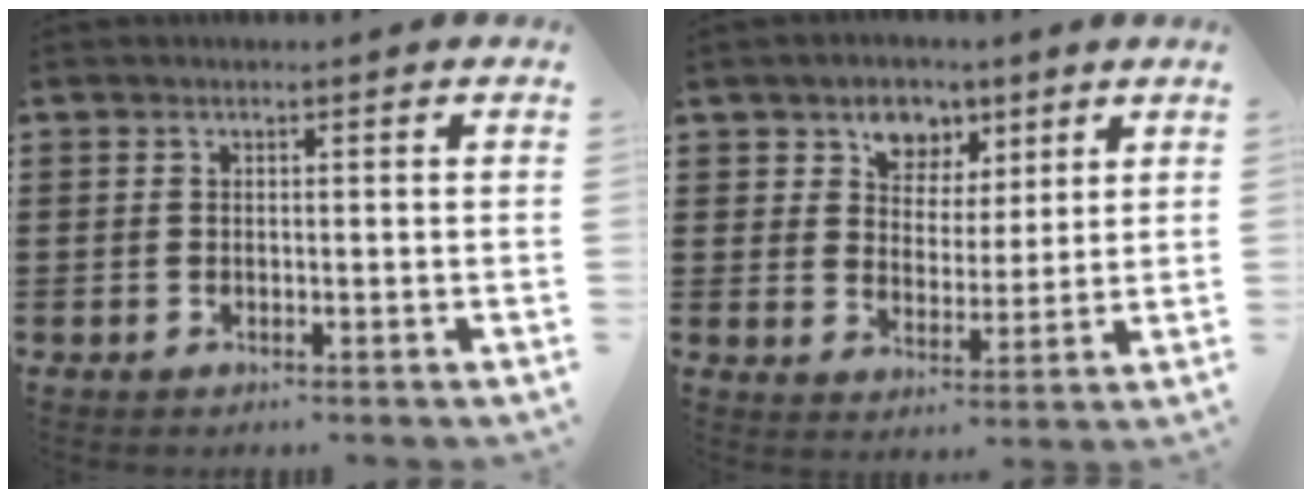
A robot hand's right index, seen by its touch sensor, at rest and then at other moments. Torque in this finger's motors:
{"motor_torque": [0.58, 0.56, 0.29, 0.08]}